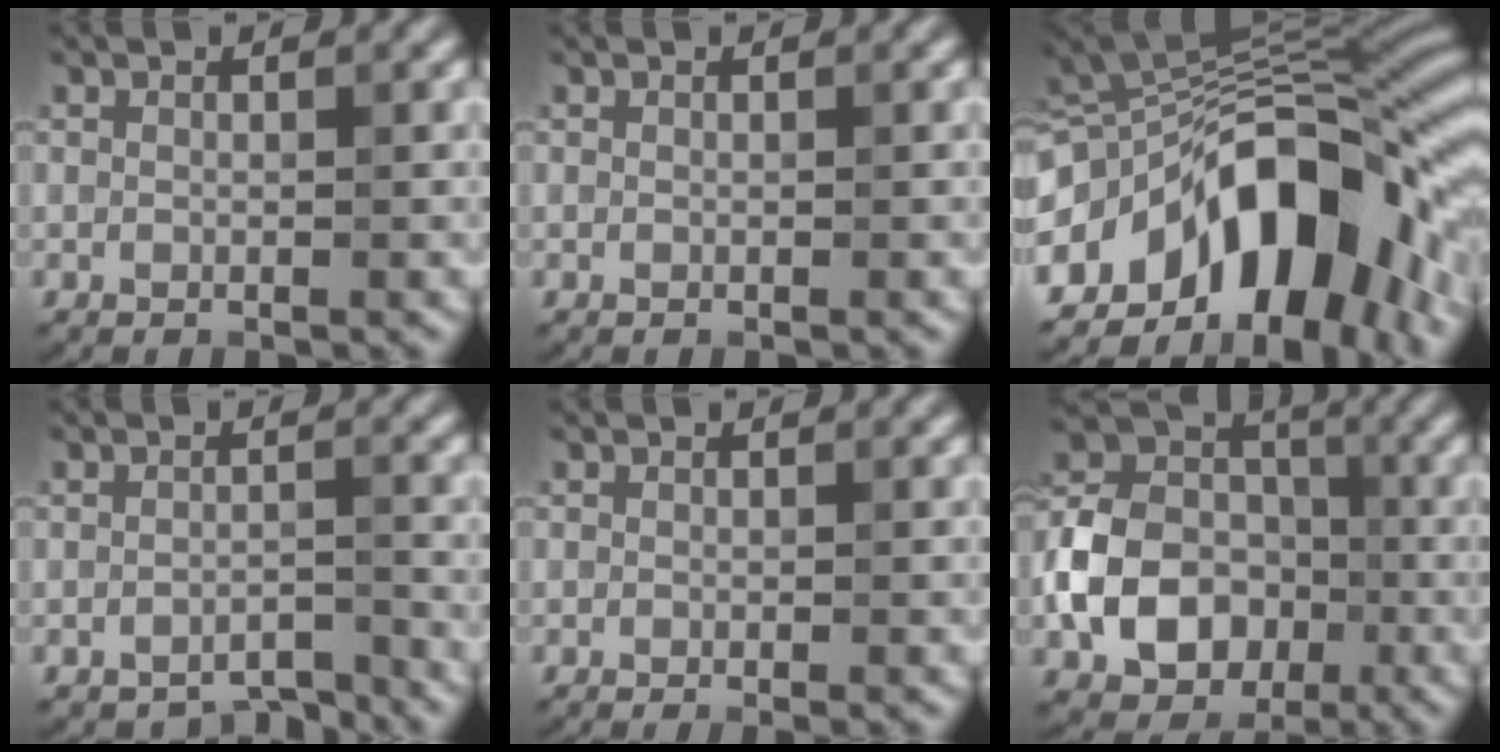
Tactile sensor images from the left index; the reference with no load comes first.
{"total": 0.0}
{"total": 15.9, "force": [-5.3, 8.8, 12.1], "torque": [-0.161, 0.018, -0.094]}
{"total": 3.0, "force": [-2.9, 0.6, 0.6], "torque": [-0.006, 0.000, -0.045]}
{"total": 1.0, "force": [-0.4, 0.3, 0.8], "torque": [-0.008, -0.010, -0.009]}
{"total": 8.9, "force": [-2.6, 6.8, 5.0], "torque": [-0.092, 0.000, -0.058]}